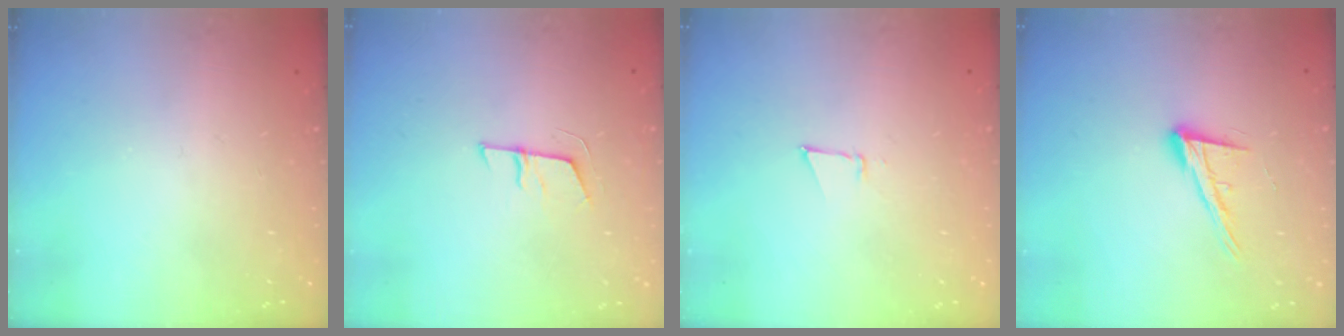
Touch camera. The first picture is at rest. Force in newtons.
{"total": 5.7, "press": 5.6, "slide": 1.0}
{"total": 3.8, "press": 3.7, "slide": 0.6}
{"total": 13.2, "press": 12.7, "slide": 3.4}